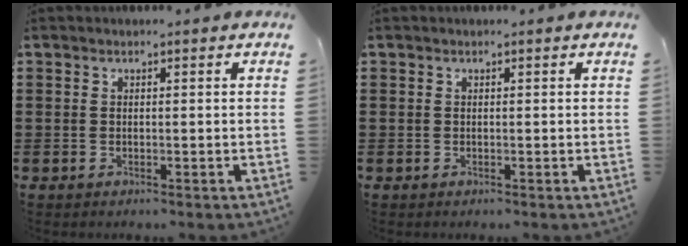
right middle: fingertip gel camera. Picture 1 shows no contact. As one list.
[{"total": 0.0}]